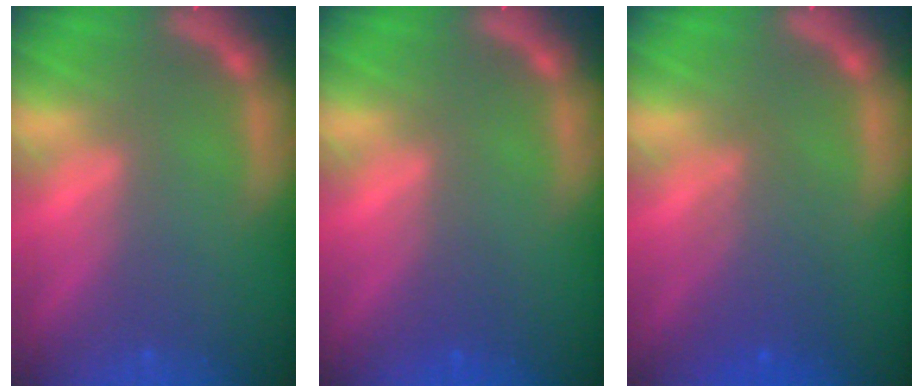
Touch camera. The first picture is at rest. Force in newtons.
{"total": 1.0}
{"total": 3.6}